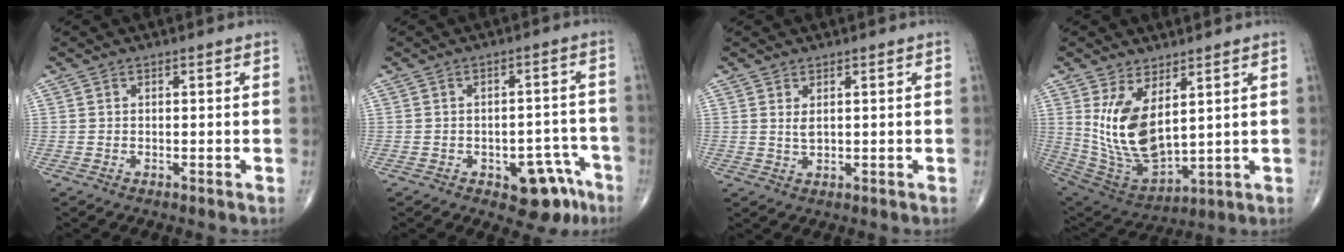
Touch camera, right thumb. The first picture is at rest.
{"total": 8.8, "force": [-4.6, 4.6, 5.9], "torque": [-0.036, 0.040, -0.052]}
{"total": 1.7, "force": [0.6, 0.8, 1.4], "torque": [-0.022, -0.006, 0.015]}
{"total": 14.2, "force": [4.0, 7.2, 11.6], "torque": [-0.208, -0.030, 0.103]}